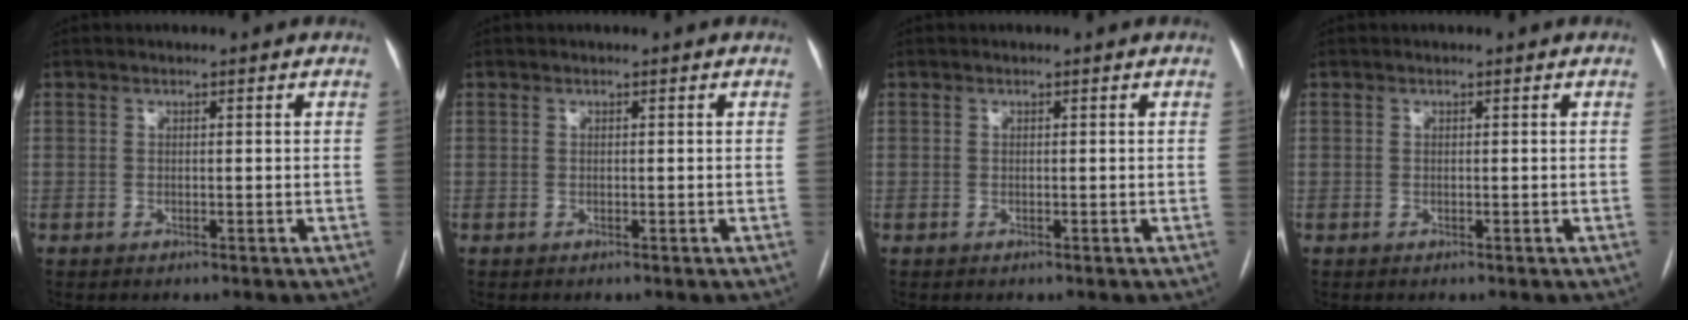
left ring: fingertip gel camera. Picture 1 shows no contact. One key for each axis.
{"total": 0.0}
{"total": 0.0}
{"total": 0.0}